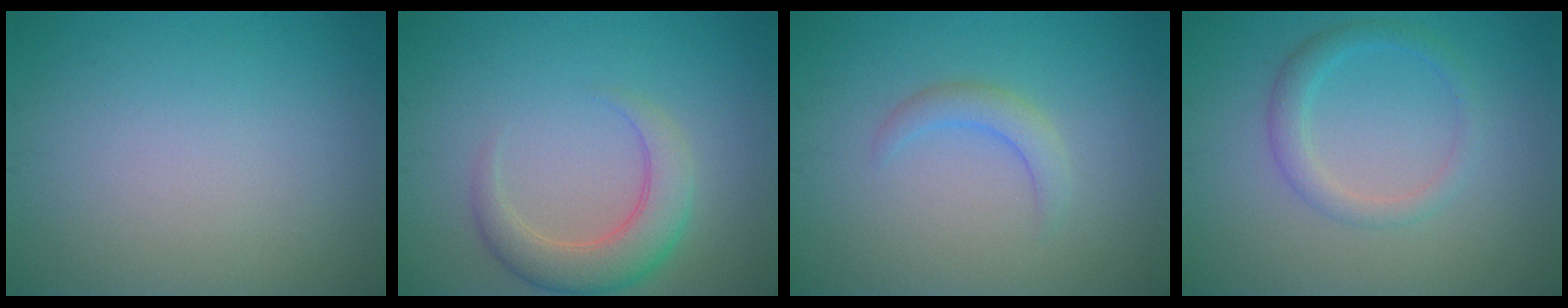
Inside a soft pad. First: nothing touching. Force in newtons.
{"total": 5.4, "press": 5.4, "slide": 0.1}
{"total": 2.0, "press": 2.0, "slide": 0.3}
{"total": 2.3, "press": 2.3, "slide": 0.0}